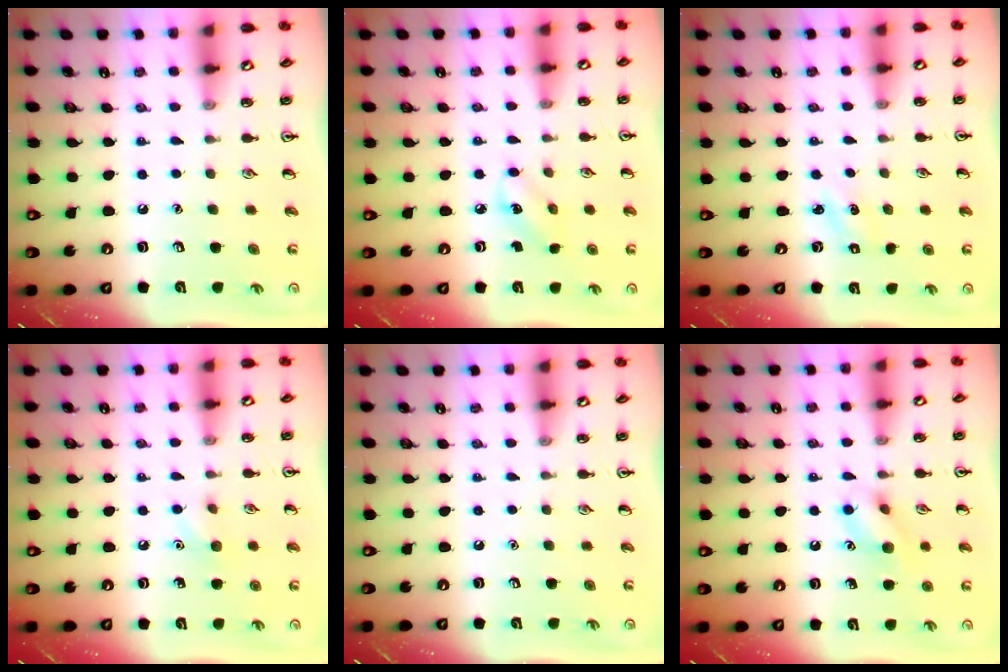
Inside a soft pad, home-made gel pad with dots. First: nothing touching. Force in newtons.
{"total": 3.5, "press": 3.3, "slide": 1.2}
{"total": 1.2, "press": 1.1, "slide": 0.4}
{"total": 6.2, "press": 6.0, "slide": 1.6}
{"total": 0.0}
{"total": 9.3, "press": 9.3, "slide": 0.5}